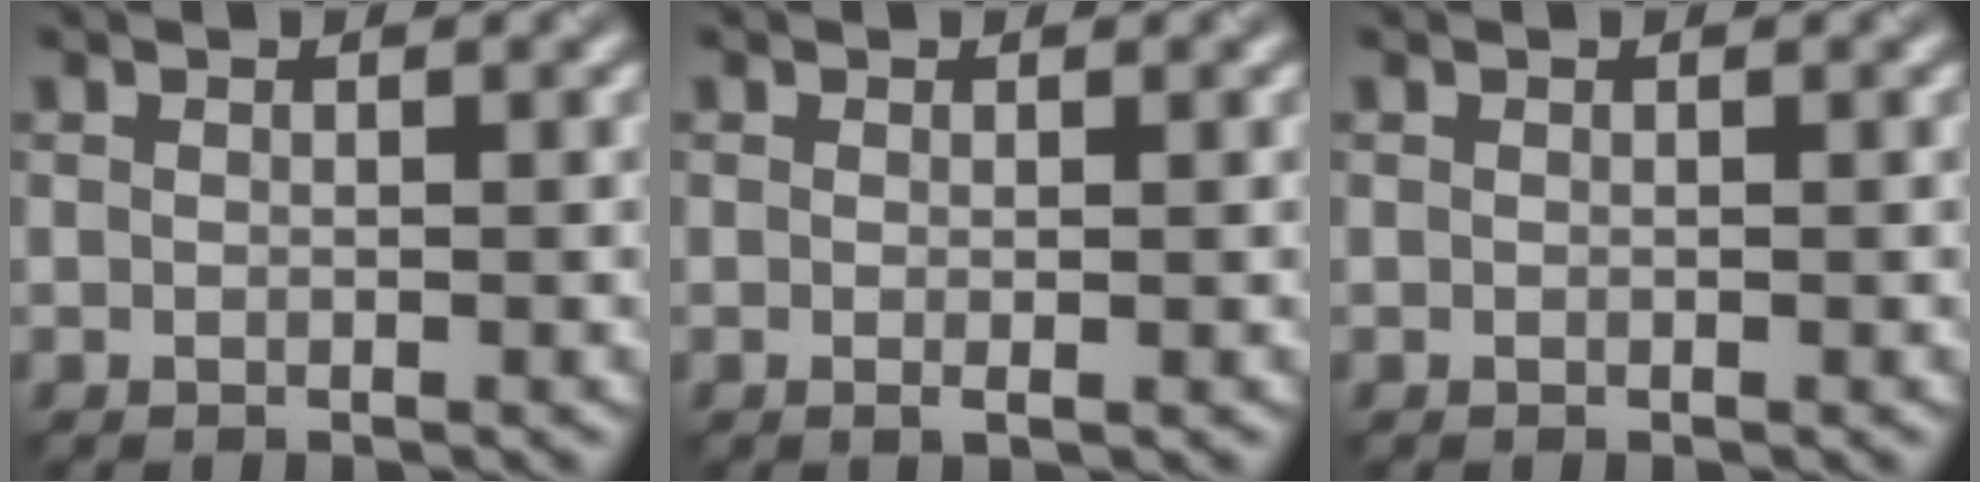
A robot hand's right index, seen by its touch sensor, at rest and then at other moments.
{"total": 0.5, "force": [-0.3, -0.1, 0.4], "torque": [-0.012, 0.000, -0.001]}
{"total": 0.0}